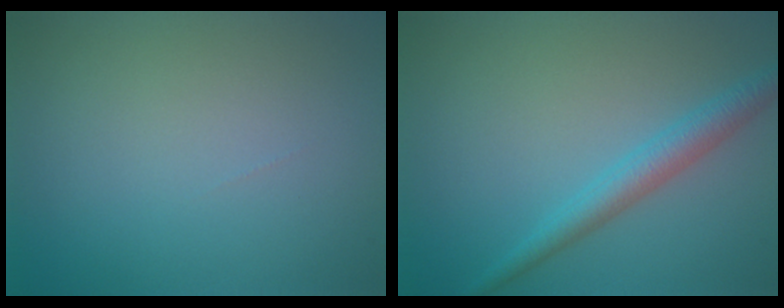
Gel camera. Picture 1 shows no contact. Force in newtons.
{"total": 2.9, "press": 2.9, "slide": 0.1}